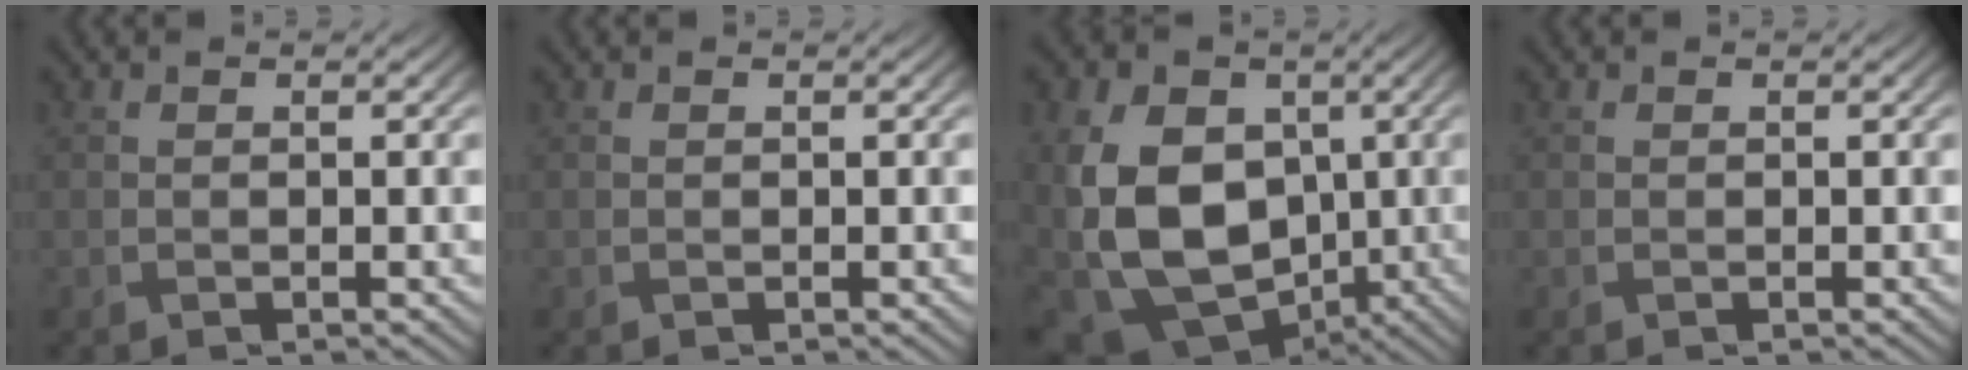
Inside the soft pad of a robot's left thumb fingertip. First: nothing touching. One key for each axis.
{"total": 0.0}
{"total": 16.2, "fx": -2.1, "fy": 11.7, "fz": 11.1, "tx": -0.245, "ty": -0.022, "tz": -0.025}
{"total": 0.0}